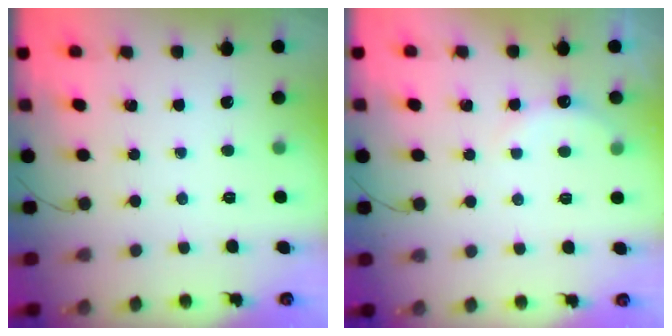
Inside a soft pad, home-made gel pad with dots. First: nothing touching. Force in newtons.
{"total": 3.5, "press": 3.4, "slide": 1.0}